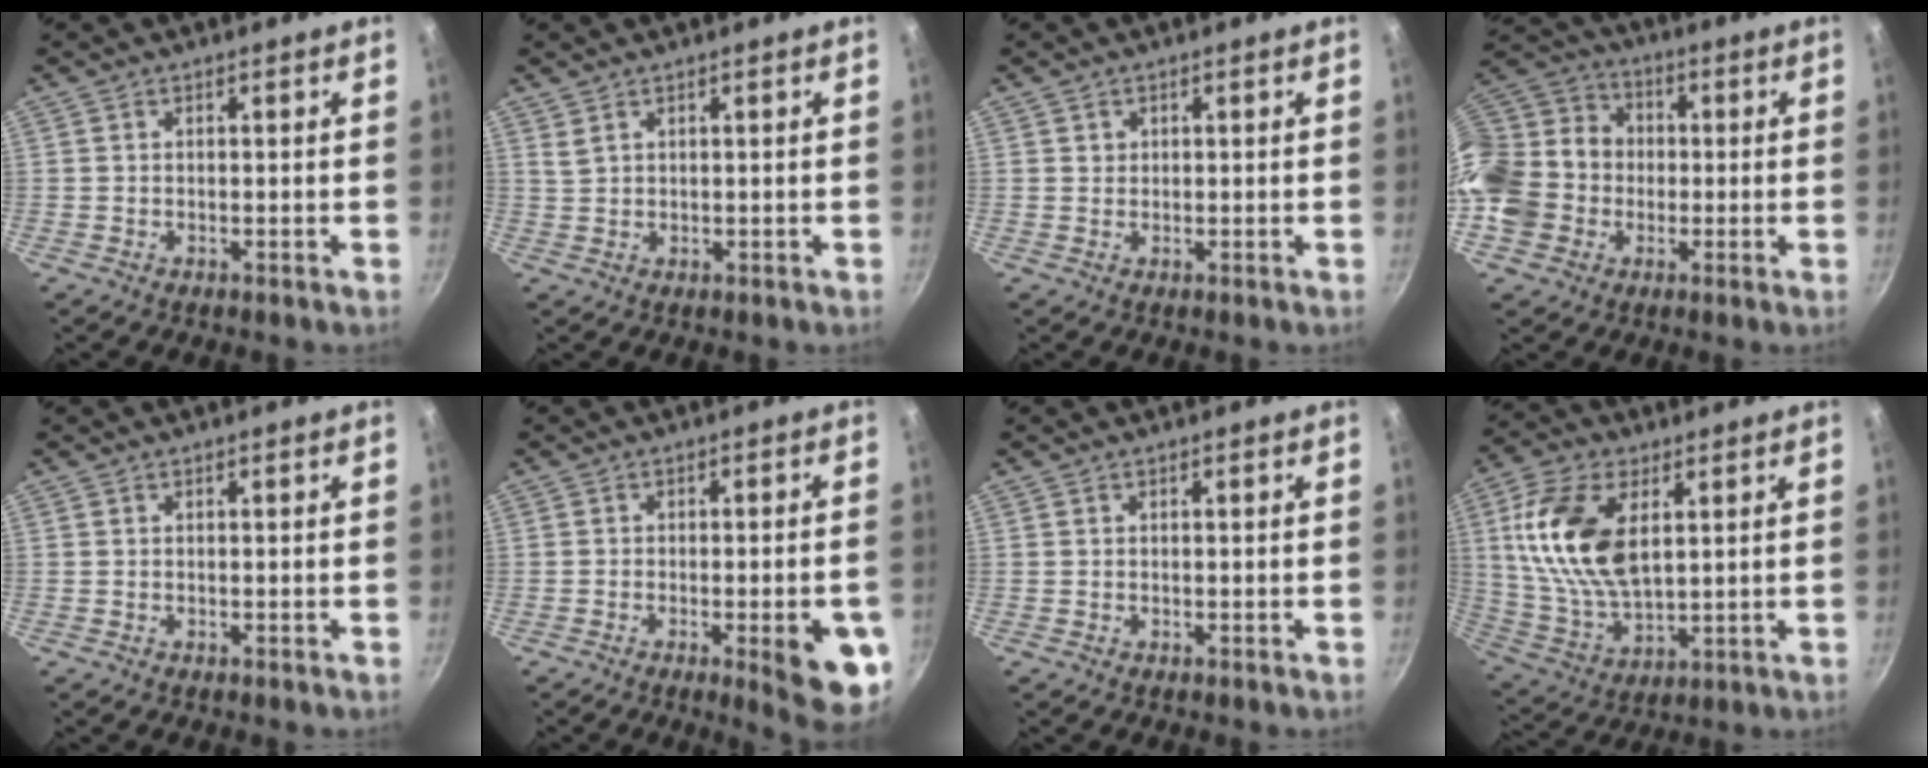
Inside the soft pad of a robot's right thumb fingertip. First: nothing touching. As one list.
[{"total": 1.6, "force": [1.1, 0.8, 0.7], "torque": [-0.011, -0.006, 0.026]}, {"total": 1.0, "force": [0.4, 0.9, 0.1], "torque": [0.005, 0.004, 0.006]}, {"total": 18.0, "force": [-2.4, 15.6, 8.7], "torque": [-0.163, 0.048, -0.045]}, {"total": 0.0}, {"total": 11.0, "force": [-3.6, 2.9, 10.0], "torque": [-0.096, 0.013, -0.041]}, {"total": 0.0}, {"total": 17.3, "force": [4.4, 9.7, 13.6], "torque": [-0.255, -0.011, 0.096]}]